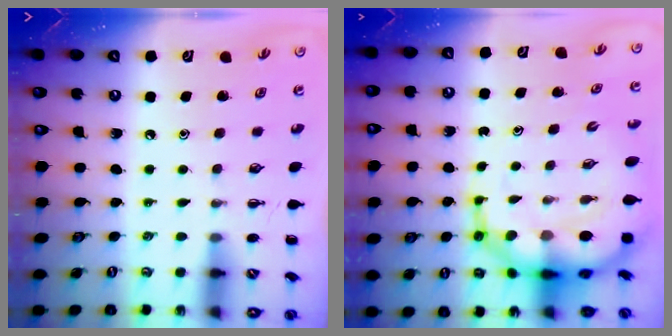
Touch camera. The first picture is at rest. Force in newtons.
{"total": 14.7, "press": 14.3, "slide": 3.6}